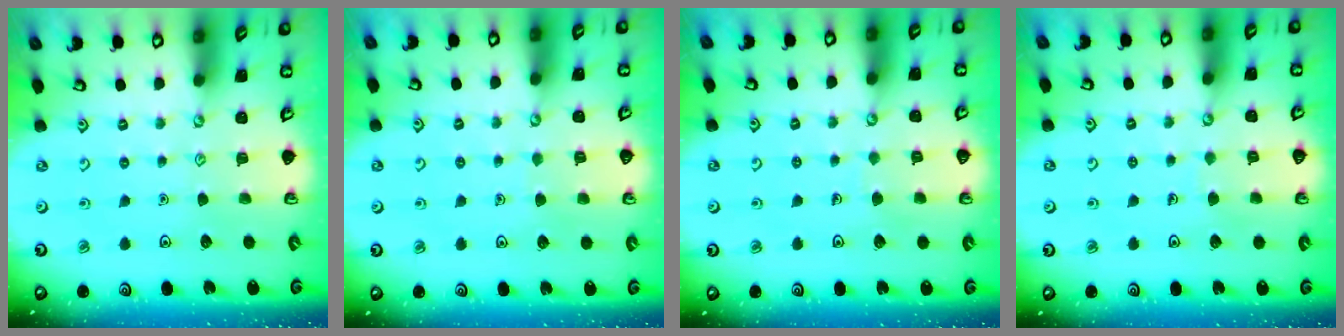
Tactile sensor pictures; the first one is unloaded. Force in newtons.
{"total": 3.3, "press": 3.2, "slide": 0.3}
{"total": 2.3, "press": 2.3, "slide": 0.1}
{"total": 2.3, "press": 2.3, "slide": 0.1}